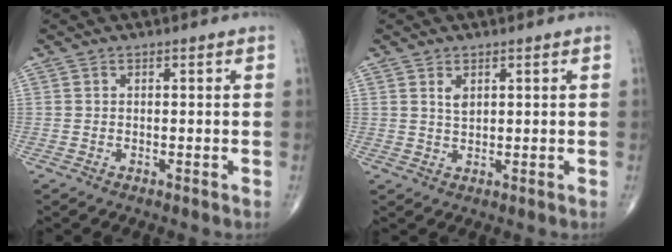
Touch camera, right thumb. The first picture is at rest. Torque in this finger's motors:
{"motor_torque": [0.39, 0.34, 0.15, -0.27, 0.11]}